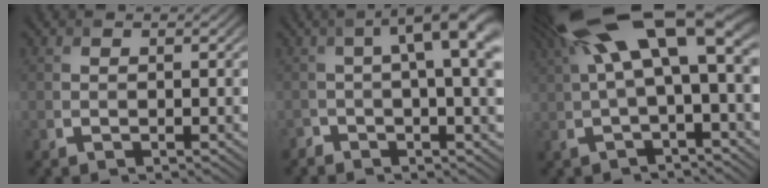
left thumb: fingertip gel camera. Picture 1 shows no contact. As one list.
[{"total": 7.4, "force": [0.3, 2.1, 7.1], "torque": [-0.095, 0.008, 0.002]}, {"total": 14.8, "force": [4.9, 4.3, 13.3], "torque": [-0.254, 0.019, 0.096]}]